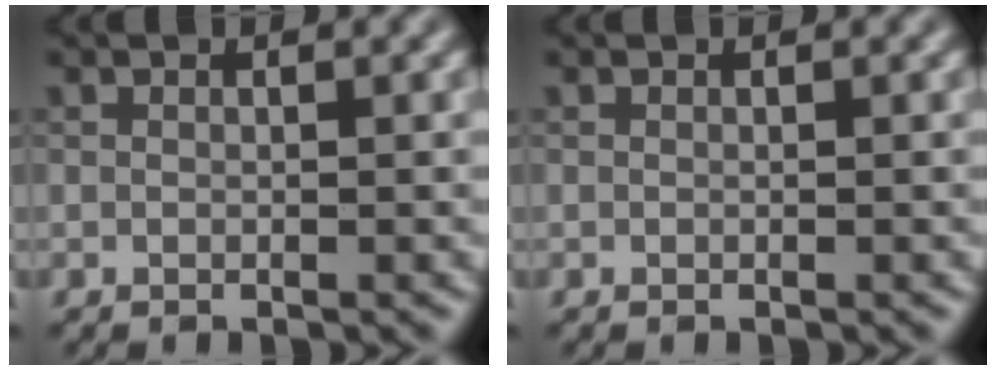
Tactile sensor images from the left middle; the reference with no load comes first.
{"total": 0.0}